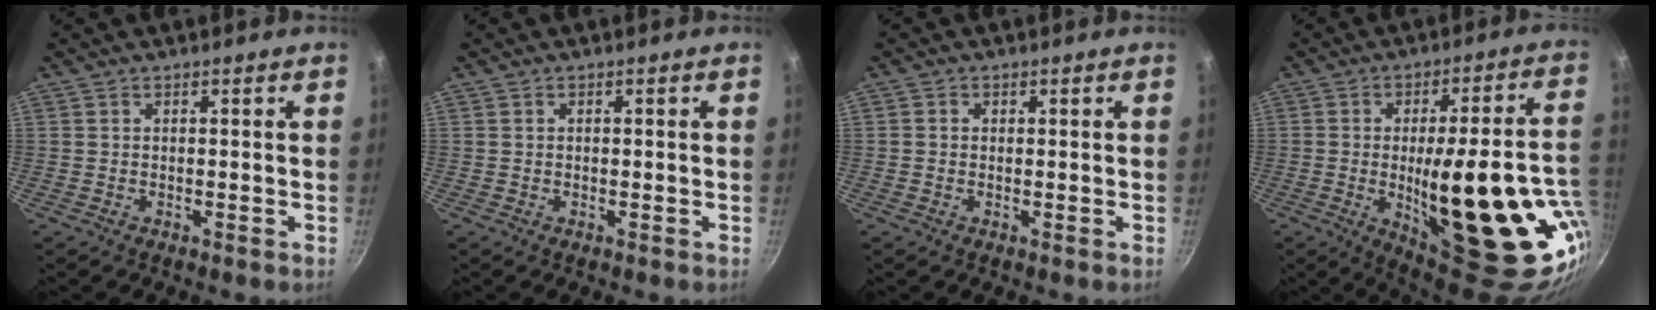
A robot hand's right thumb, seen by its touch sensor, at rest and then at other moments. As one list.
[{"total": 0.6, "force": [0.2, 0.4, 0.3], "torque": [-0.004, 0.003, 0.003]}, {"total": 1.0, "force": [0.1, 0.9, 0.3], "torque": [-0.004, 0.003, 0.000]}, {"total": 31.0, "force": [-4.7, 10.2, 28.9], "torque": [-0.362, -0.005, -0.038]}]